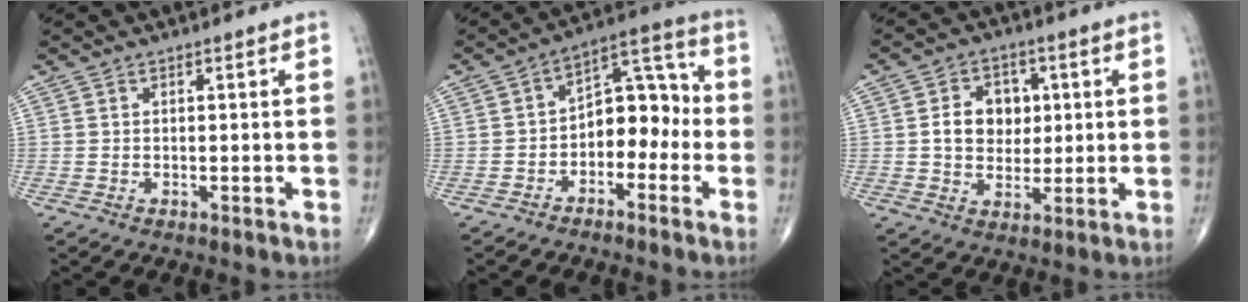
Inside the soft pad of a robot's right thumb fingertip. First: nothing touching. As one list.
[{"total": 10.3, "force": [-2.6, 6.7, 7.4], "torque": [-0.069, 0.051, -0.054]}, {"total": 8.8, "force": [1.2, 6.9, 5.3], "torque": [-0.047, 0.002, 0.020]}]